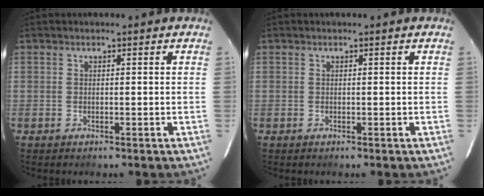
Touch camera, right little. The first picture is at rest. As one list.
[{"total": 0.0}]